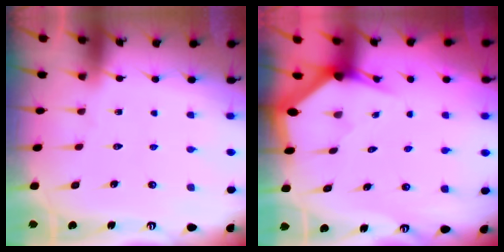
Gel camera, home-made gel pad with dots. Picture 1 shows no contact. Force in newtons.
{"total": 3.0, "press": 3.0, "slide": 0.2}